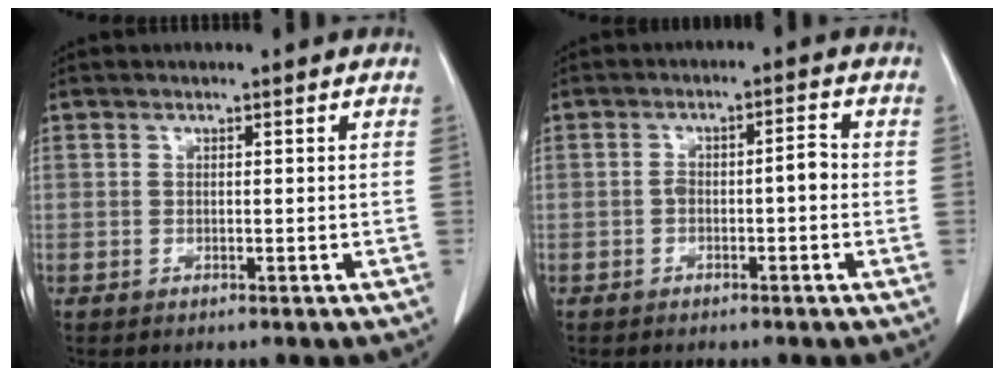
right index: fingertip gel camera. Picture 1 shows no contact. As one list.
[{"total": 3.2, "force": [-1.0, 1.0, 2.9], "torque": [-0.046, 0.016, -0.012]}]